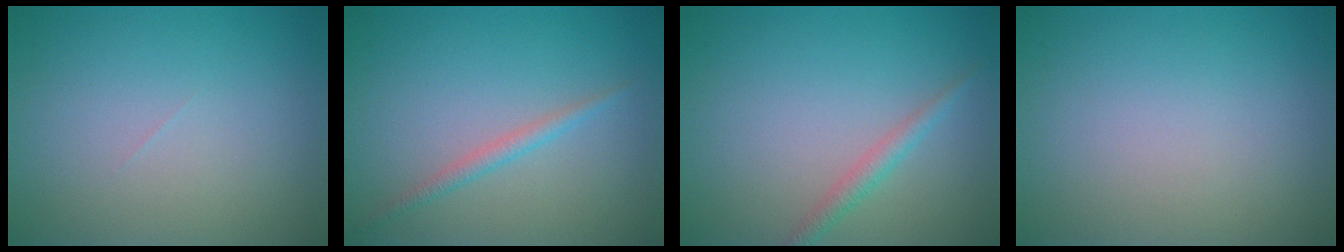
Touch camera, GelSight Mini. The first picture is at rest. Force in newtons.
{"total": 1.4, "press": 1.4, "slide": 0.1}
{"total": 1.6, "press": 1.6, "slide": 0.0}
{"total": 0.0}